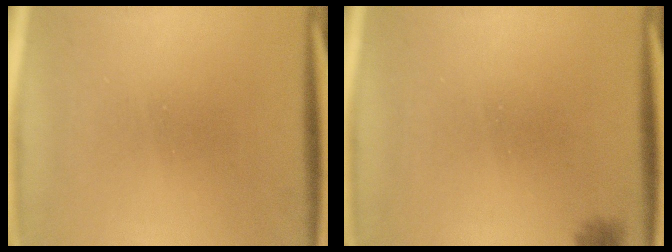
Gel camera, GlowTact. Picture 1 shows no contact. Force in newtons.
{"total": 1.6}